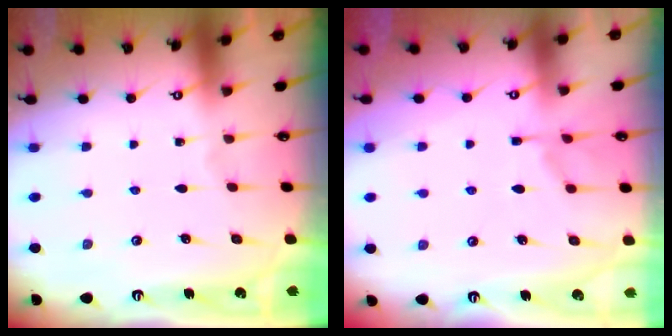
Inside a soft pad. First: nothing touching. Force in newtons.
{"total": 1.7, "press": 0.7, "slide": 1.5}